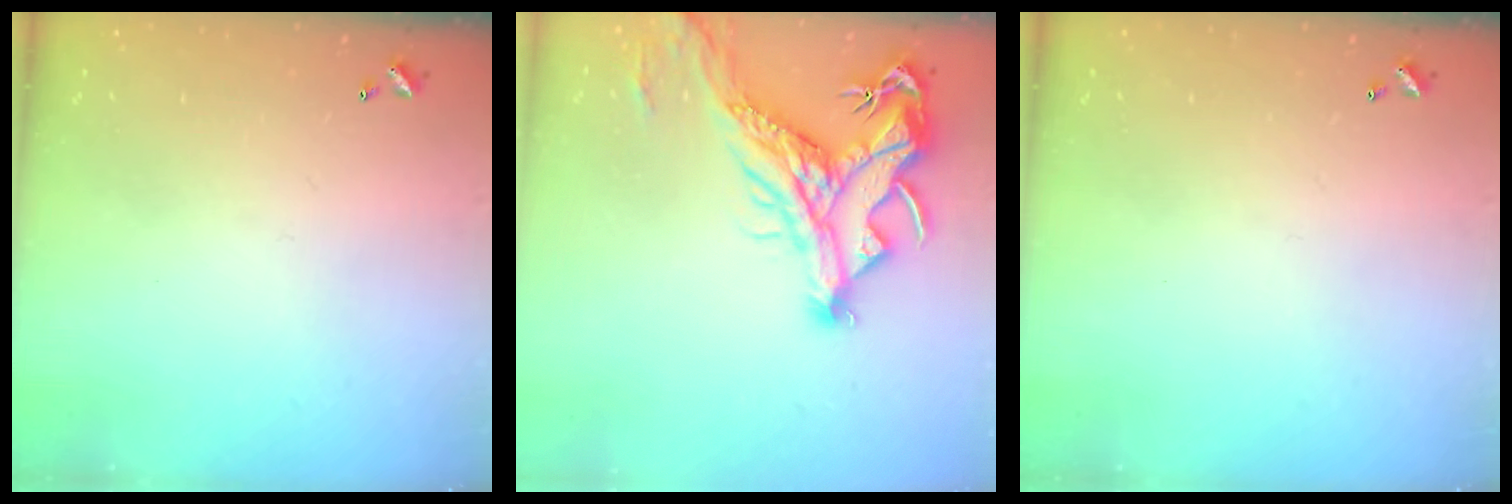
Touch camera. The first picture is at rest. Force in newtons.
{"total": 9.6, "press": 9.4, "slide": 2.0}
{"total": 0.0}